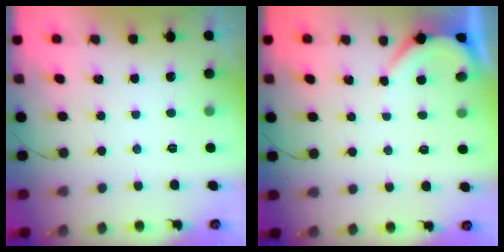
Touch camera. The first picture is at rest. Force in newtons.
{"total": 2.7, "press": 2.7, "slide": 0.3}